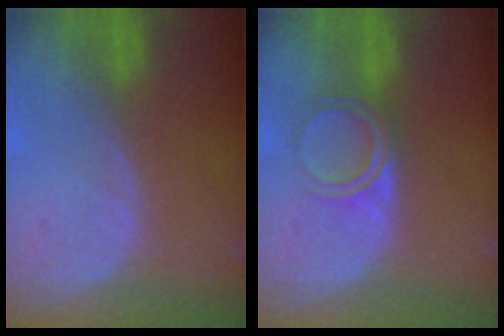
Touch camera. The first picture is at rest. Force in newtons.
{"total": 4.7, "press": 4.2, "slide": 2.1}